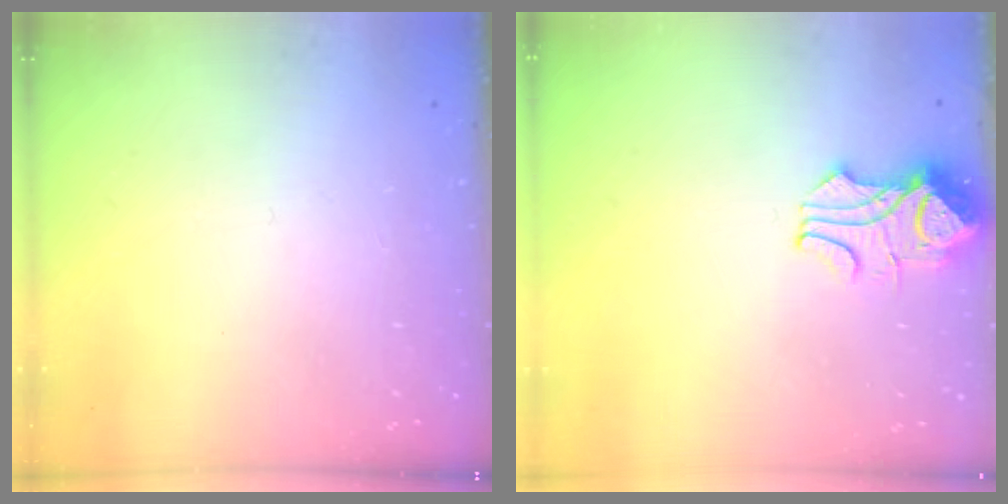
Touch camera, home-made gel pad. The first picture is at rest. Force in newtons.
{"total": 3.6, "press": 3.5, "slide": 1.0}